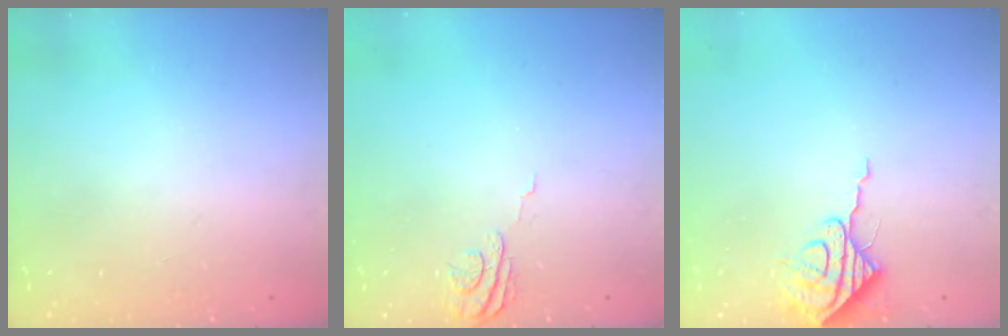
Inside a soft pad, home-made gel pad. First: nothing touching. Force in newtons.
{"total": 5.7, "press": 5.7, "slide": 0.6}
{"total": 8.2, "press": 8.2, "slide": 0.7}